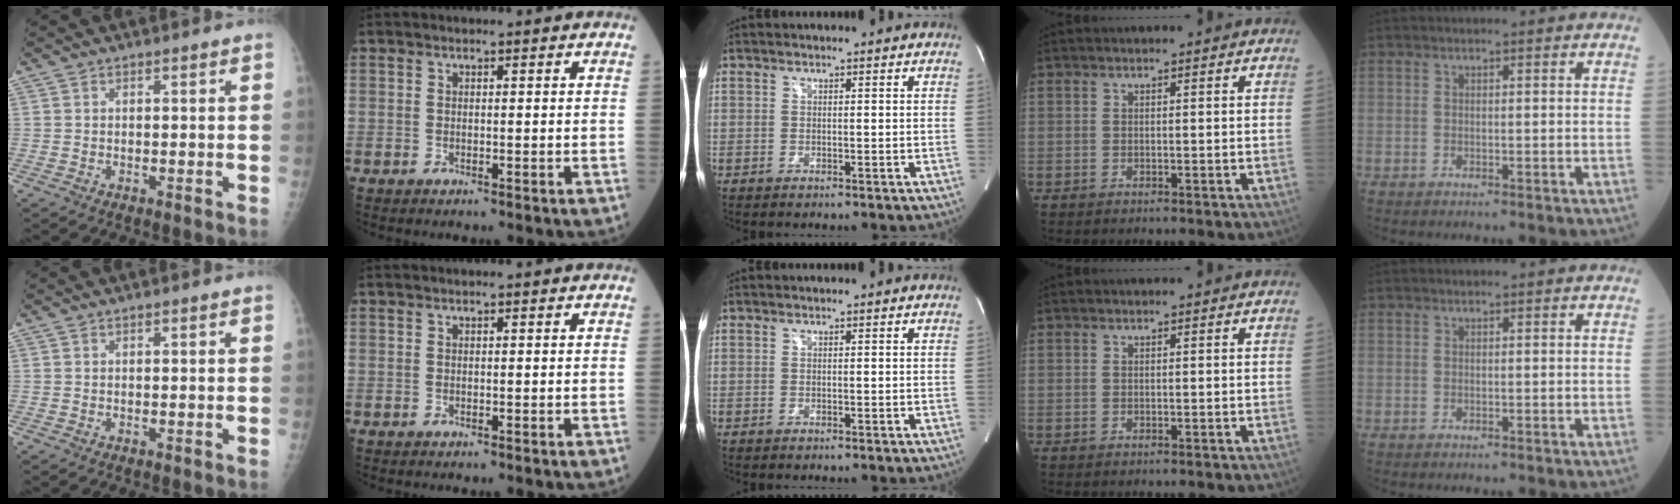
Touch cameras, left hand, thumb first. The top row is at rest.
{}